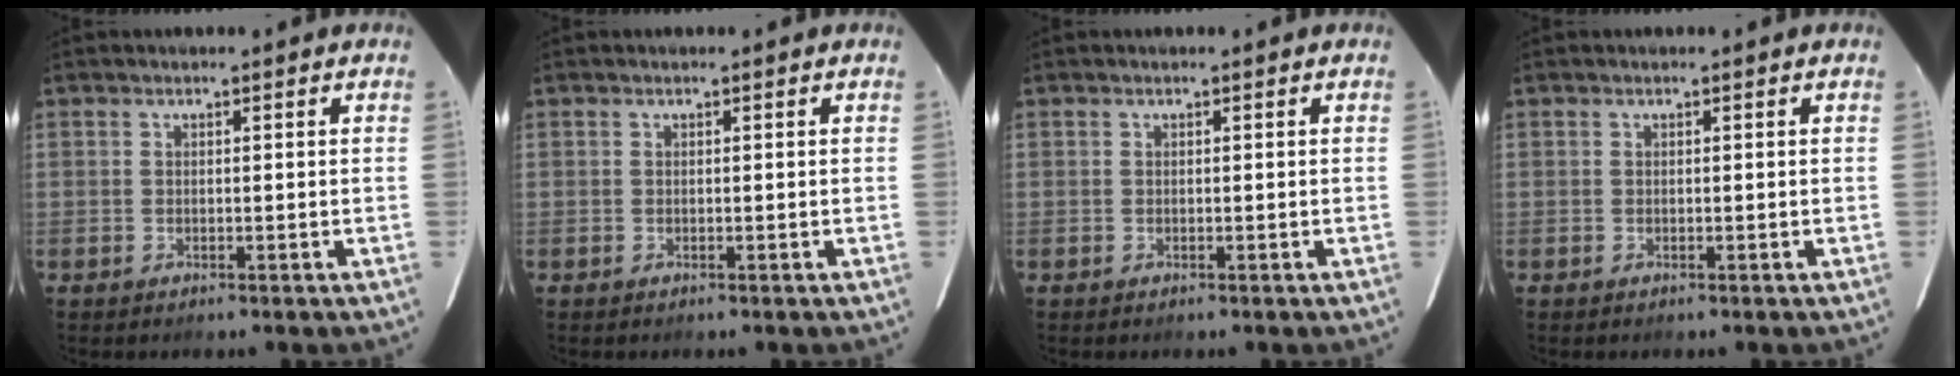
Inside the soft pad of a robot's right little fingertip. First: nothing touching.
{"total": 0.0}
{"total": 0.0}
{"total": 0.0}